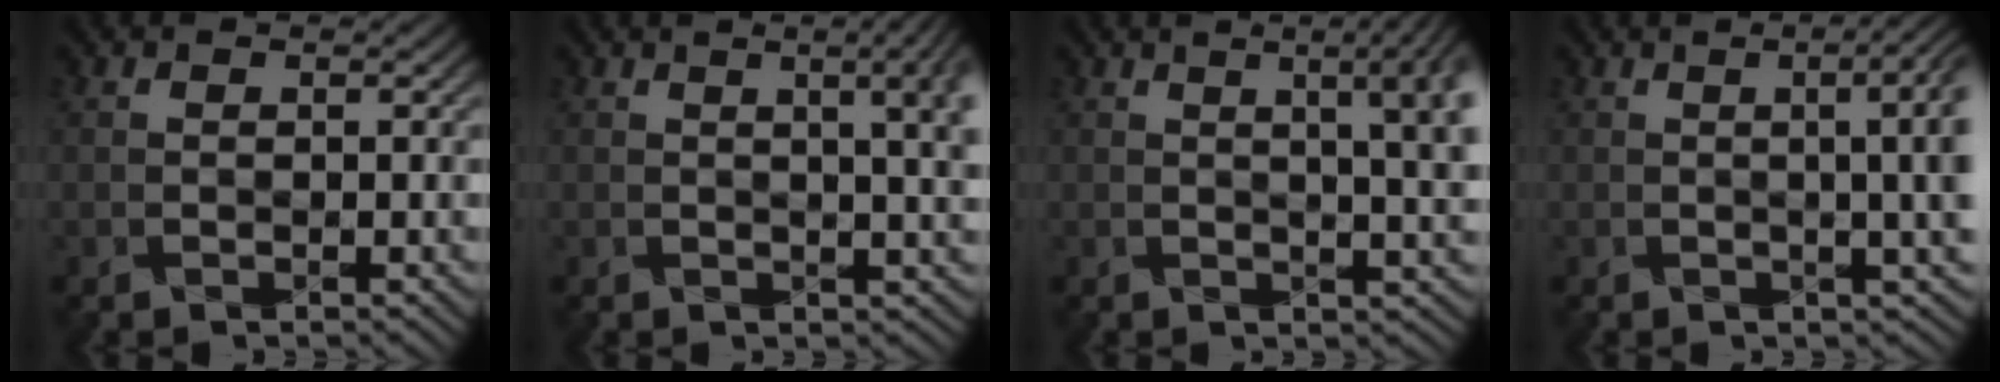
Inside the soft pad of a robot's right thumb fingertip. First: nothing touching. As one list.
[{"total": 8.6, "force": [2.1, 2.6, 7.9], "torque": [-0.066, 0.031, 0.012]}, {"total": 11.1, "force": [2.9, 3.6, 10.1], "torque": [-0.096, 0.045, 0.026]}, {"total": 9.7, "force": [0.6, 3.2, 9.1], "torque": [-0.075, 0.028, 0.002]}]